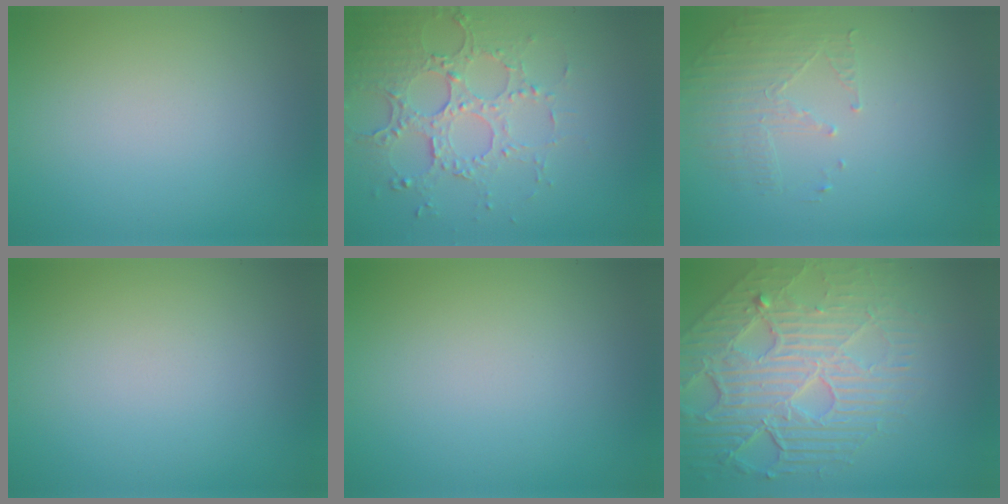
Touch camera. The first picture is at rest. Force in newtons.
{"total": 5.0, "press": 3.8, "slide": 3.3}
{"total": 1.8, "press": 1.1, "slide": 1.4}
{"total": 0.0}
{"total": 0.0}
{"total": 8.5, "press": 5.8, "slide": 6.2}